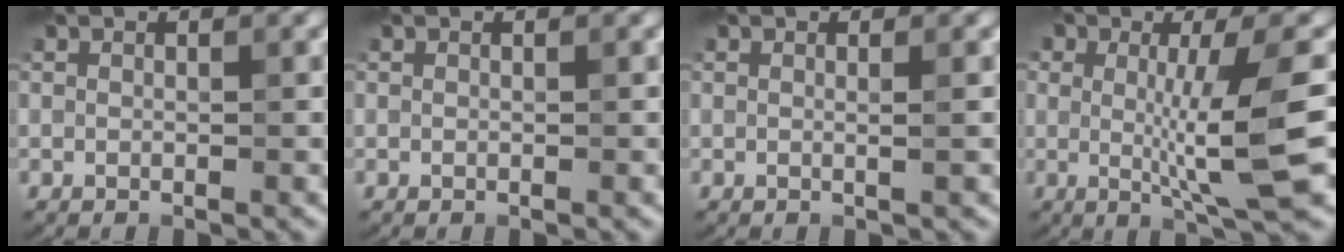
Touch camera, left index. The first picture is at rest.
{"total": 0.0}
{"total": 1.0, "force": [0.1, 0.3, 1.0], "torque": [-0.011, 0.000, -0.006]}
{"total": 7.4, "force": [0.0, 1.6, 7.3], "torque": [-0.113, -0.007, 0.000]}